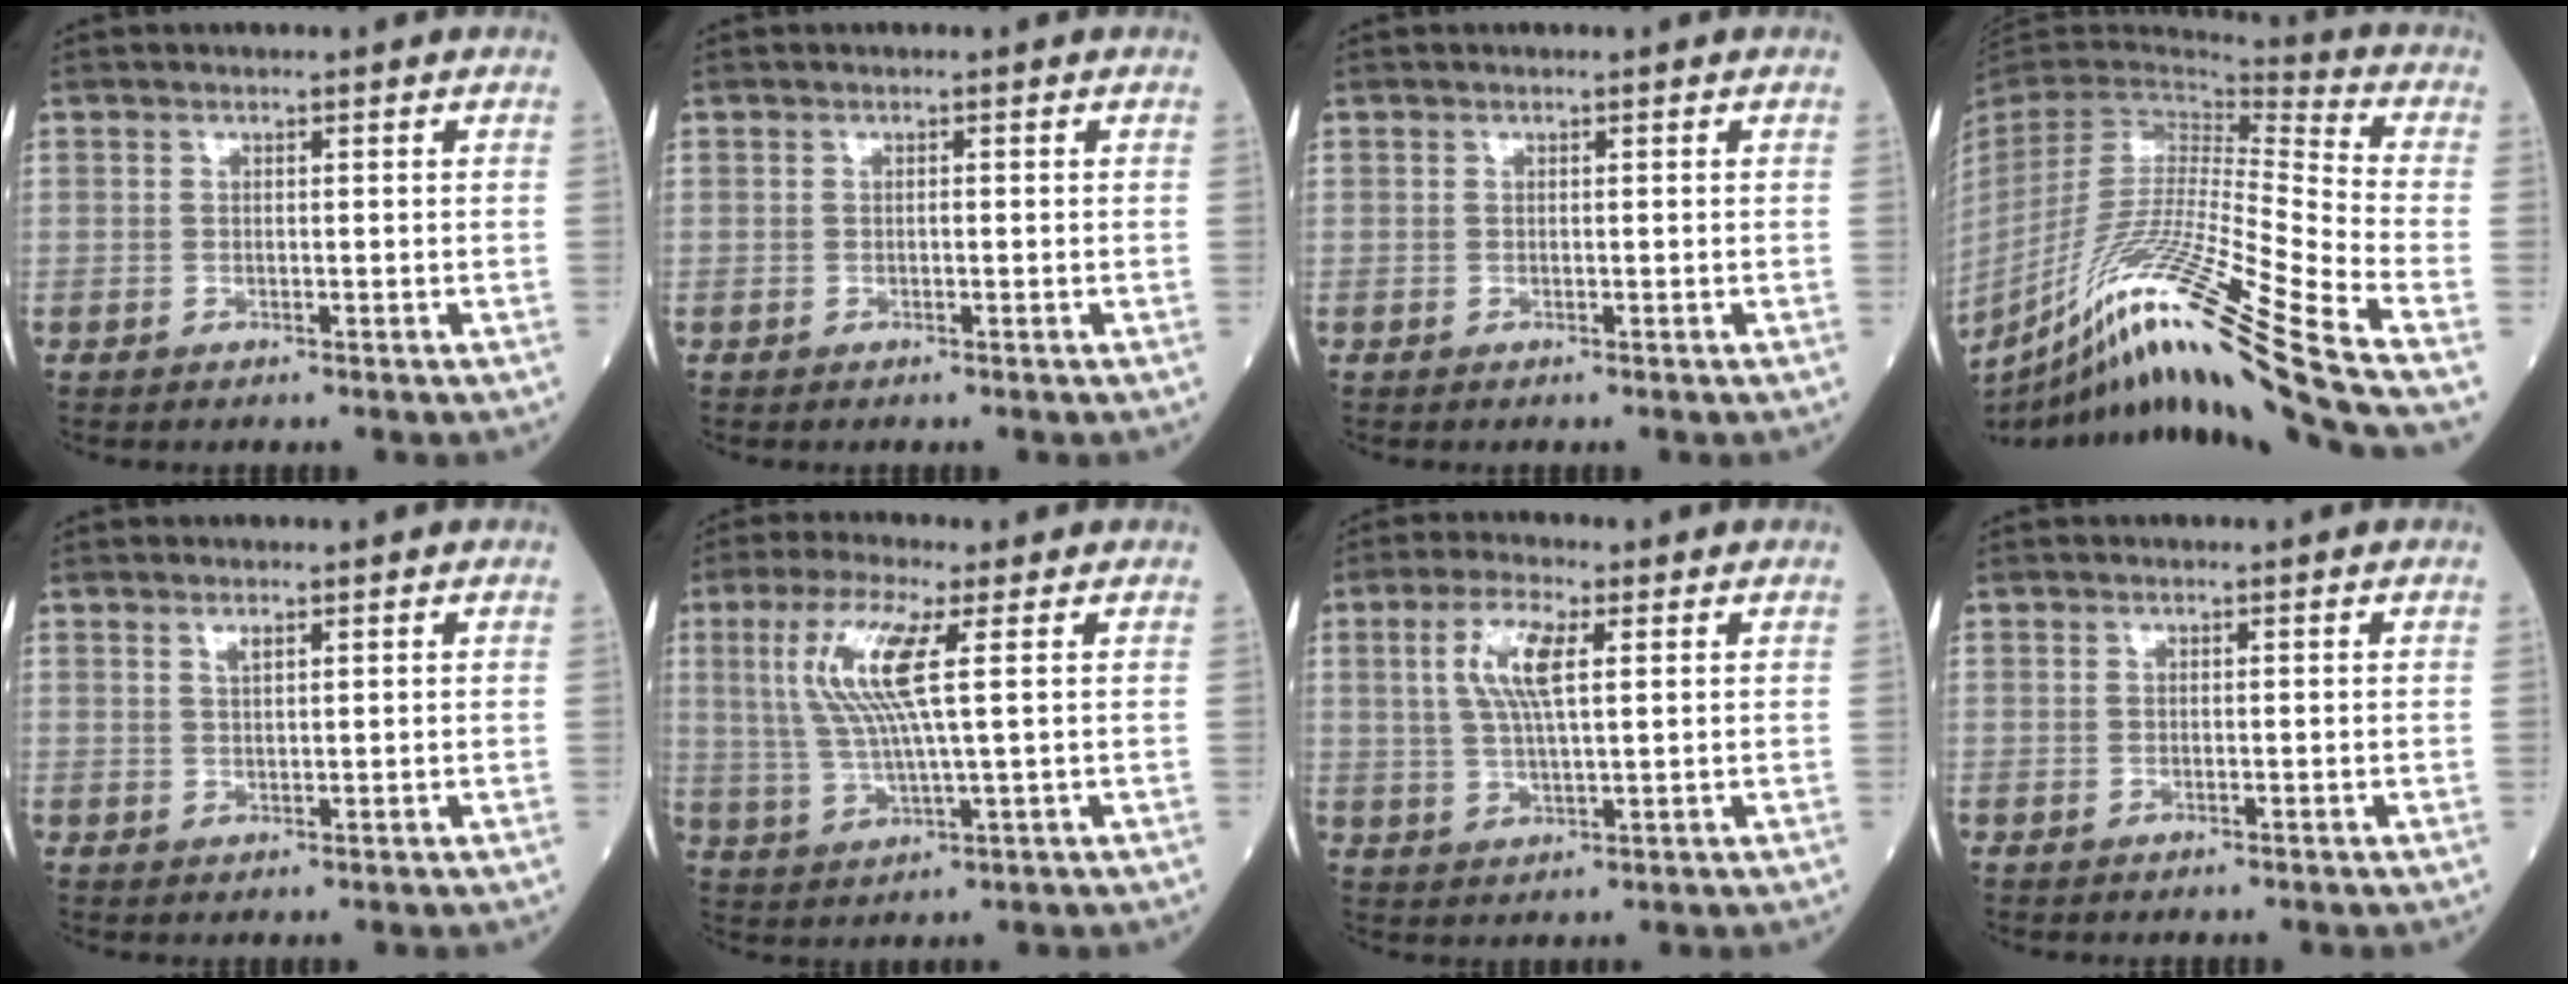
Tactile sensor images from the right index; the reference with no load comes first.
{"total": 0.0}
{"total": 0.0}
{"total": 27.2, "force": [-17.1, -2.2, 20.9], "torque": [-0.359, -0.061, -0.313]}
{"total": 1.2, "force": [0.8, 0.3, 0.9], "torque": [-0.019, -0.001, 0.016]}
{"total": 9.8, "force": [2.7, 0.4, 9.4], "torque": [-0.210, 0.007, 0.051]}
{"total": 7.1, "force": [2.1, 1.5, 6.6], "torque": [-0.139, 0.007, 0.042]}
{"total": 0.0}